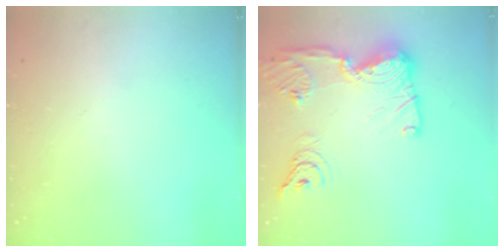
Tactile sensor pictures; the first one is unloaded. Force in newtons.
{"total": 21.8, "press": 20.6, "slide": 6.9}